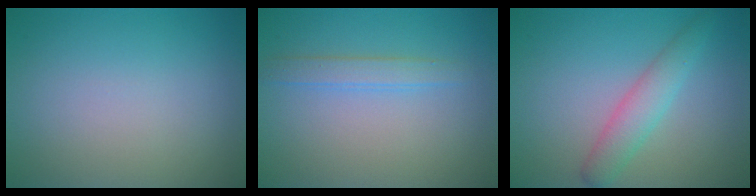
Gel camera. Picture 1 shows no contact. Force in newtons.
{"total": 1.8, "press": 1.8, "slide": 0.1}
{"total": 2.9, "press": 2.9, "slide": 0.1}